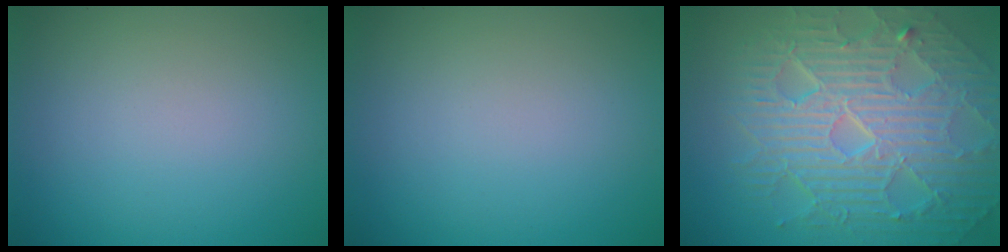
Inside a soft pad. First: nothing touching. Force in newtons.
{"total": 0.0}
{"total": 10.3, "press": 6.7, "slide": 7.8}